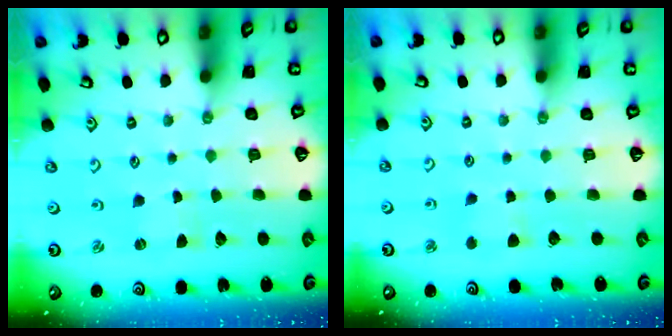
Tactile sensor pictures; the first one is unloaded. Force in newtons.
{"total": 2.7, "press": 2.6, "slide": 0.8}